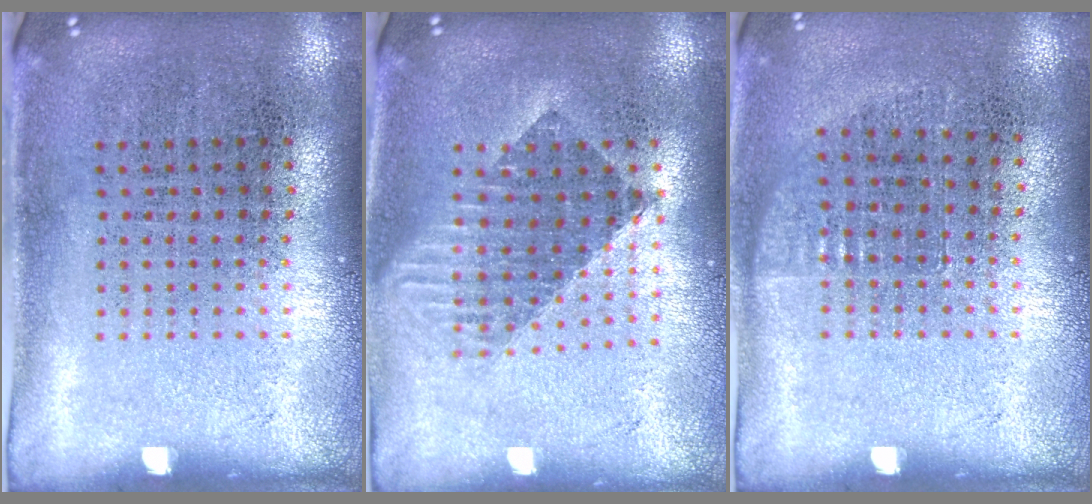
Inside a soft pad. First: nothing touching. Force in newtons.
{"total": 1.5, "press": 1.3, "slide": 0.8}
{"total": 0.7, "press": 0.7, "slide": 0.2}